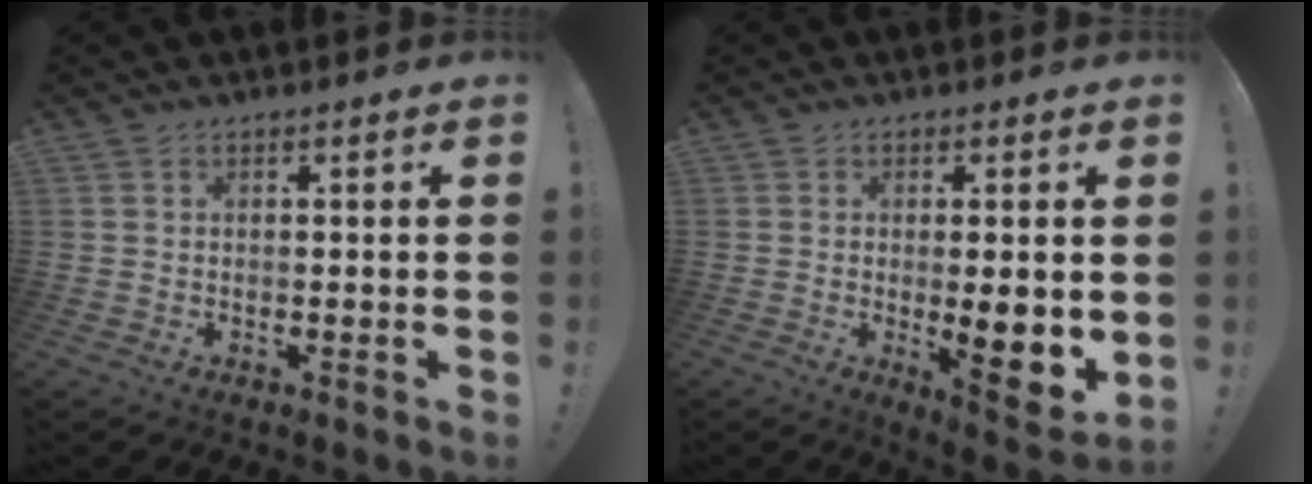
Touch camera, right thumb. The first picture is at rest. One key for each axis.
{"total": 10.8, "fx": -0.6, "fy": 2.5, "fz": 10.5, "tx": -0.124, "ty": -0.016, "tz": -0.007}